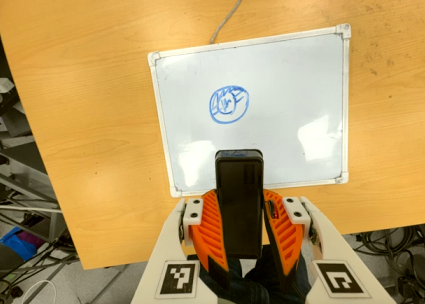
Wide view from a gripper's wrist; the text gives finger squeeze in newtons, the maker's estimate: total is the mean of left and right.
{"total": 10.7, "left": 8.7, "right": 12.7}